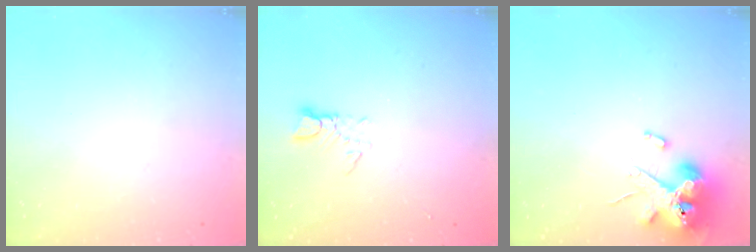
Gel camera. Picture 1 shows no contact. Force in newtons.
{"total": 3.1, "press": 3.1, "slide": 0.2}
{"total": 12.1, "press": 12.0, "slide": 1.6}